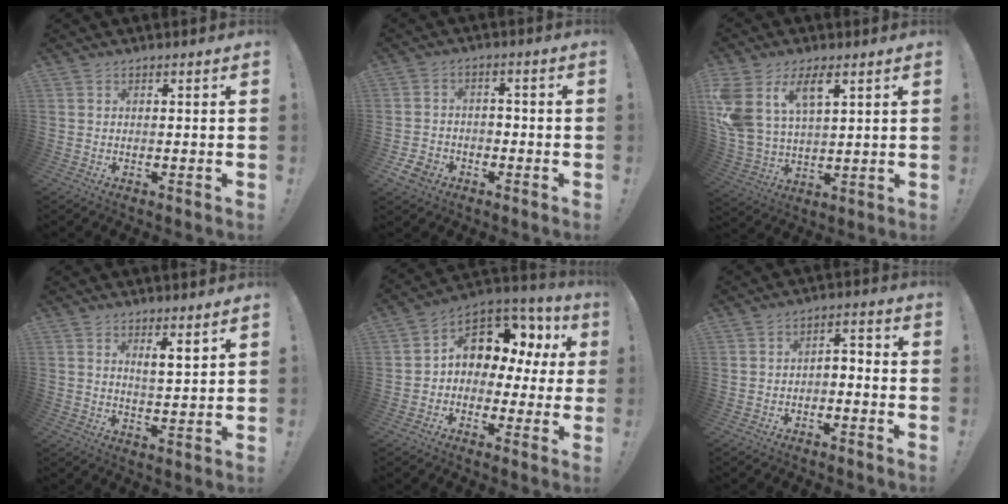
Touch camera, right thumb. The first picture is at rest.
{"total": 6.9, "force": [-4.2, 4.8, 2.6], "torque": [-0.057, 0.024, -0.078]}
{"total": 12.5, "force": [6.9, 6.7, 8.1], "torque": [-0.178, -0.031, 0.128]}
{"total": 5.6, "force": [4.3, 0.5, 3.4], "torque": [-0.041, -0.035, 0.069]}
{"total": 11.6, "force": [4.3, 8.2, 7.0], "torque": [-0.104, -0.029, 0.077]}
{"total": 3.9, "force": [-3.2, 1.6, 1.7], "torque": [-0.022, 0.015, -0.059]}